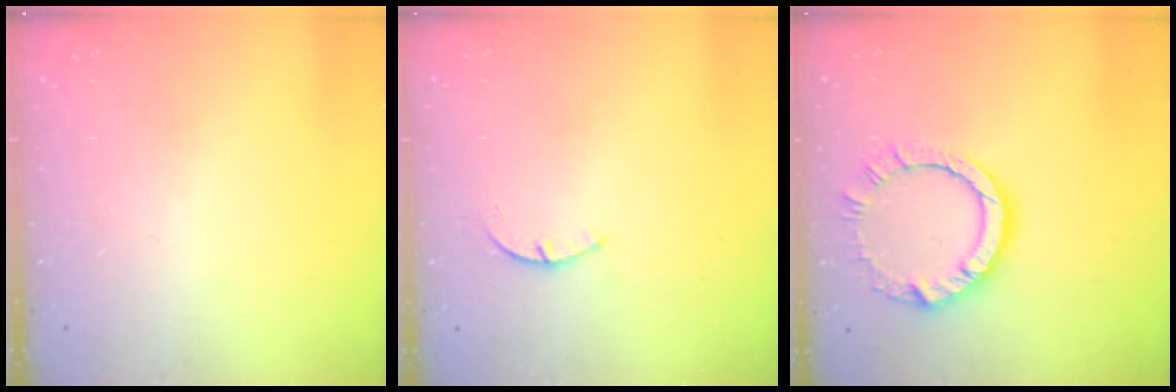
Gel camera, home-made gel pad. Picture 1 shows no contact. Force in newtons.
{"total": 1.4, "press": 1.4, "slide": 0.3}
{"total": 9.7, "press": 9.6, "slide": 0.7}